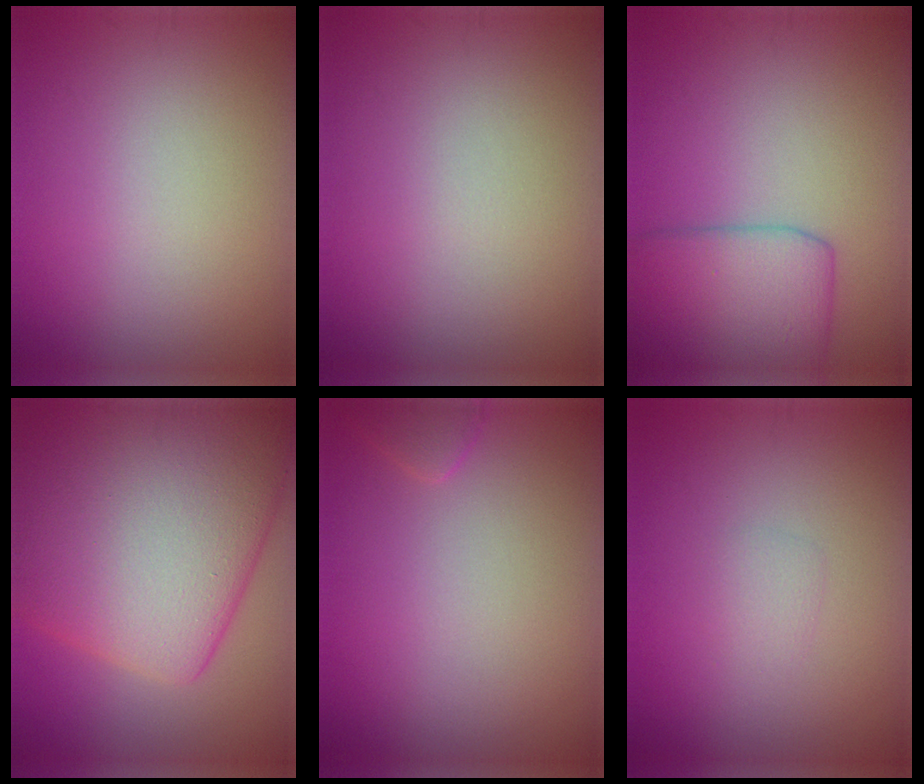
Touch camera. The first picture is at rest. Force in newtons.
{"total": 0.0}
{"total": 6.0, "press": 6.0, "slide": 0.3}
{"total": 16.5, "press": 16.5, "slide": 0.5}
{"total": 1.1, "press": 1.1, "slide": 0.1}
{"total": 0.9, "press": 0.9, "slide": 0.1}